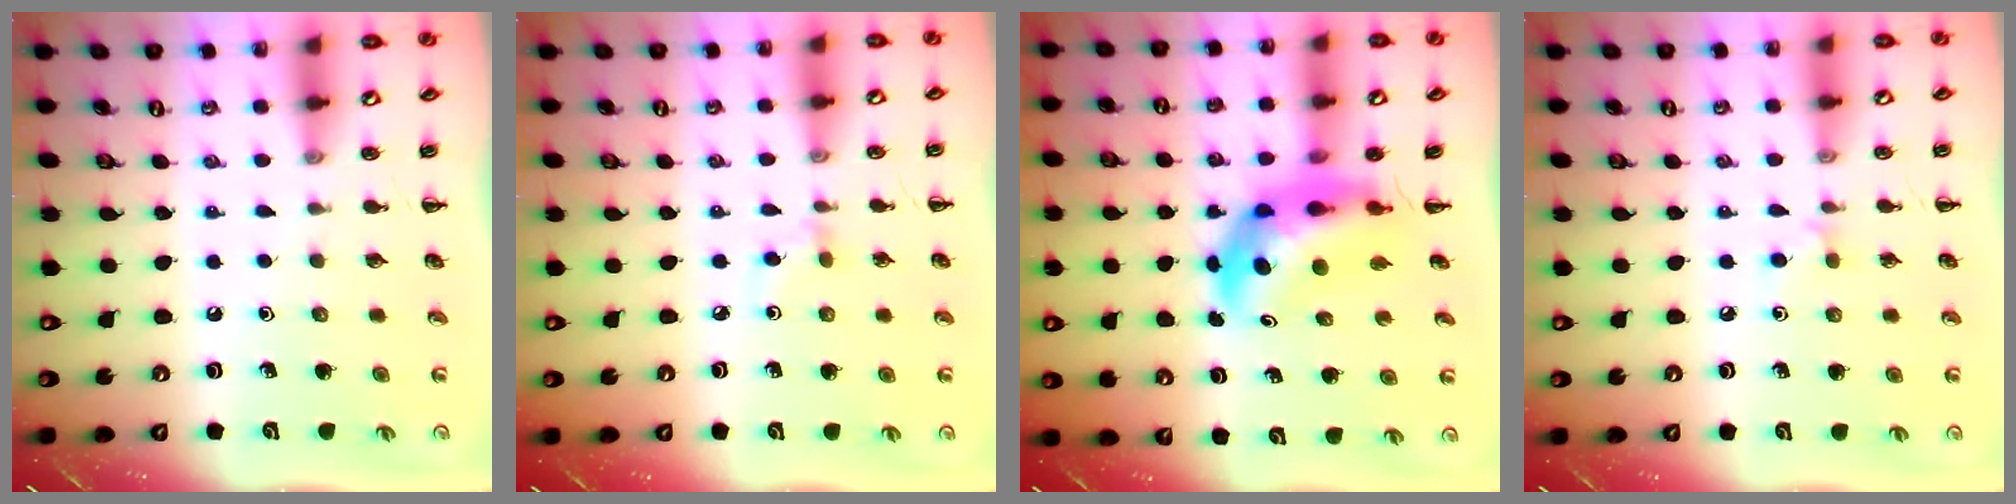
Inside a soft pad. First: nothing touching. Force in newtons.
{"total": 3.7, "press": 3.4, "slide": 1.4}
{"total": 7.2, "press": 6.8, "slide": 2.3}
{"total": 4.3, "press": 4.1, "slide": 1.6}